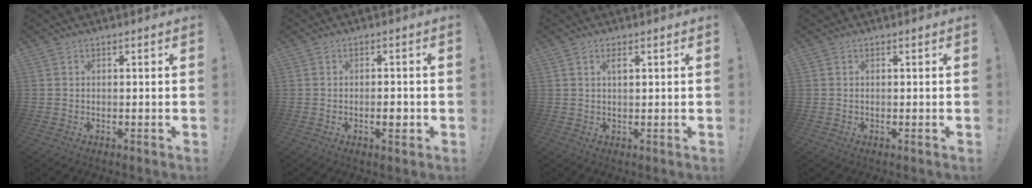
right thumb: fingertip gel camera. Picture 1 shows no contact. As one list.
[{"total": 3.2, "force": [-1.0, 1.1, 2.8], "torque": [-0.031, 0.000, -0.020]}, {"total": 1.8, "force": [0.8, 0.6, 1.5], "torque": [-0.031, 0.003, 0.012]}, {"total": 0.0}]